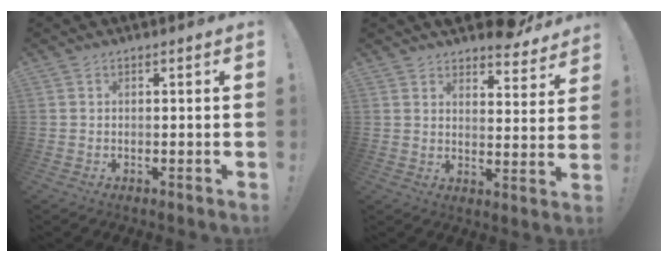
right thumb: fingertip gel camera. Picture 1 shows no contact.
{"total": 8.6, "force": [7.4, 2.7, 3.4], "torque": [-0.035, -0.060, 0.133]}